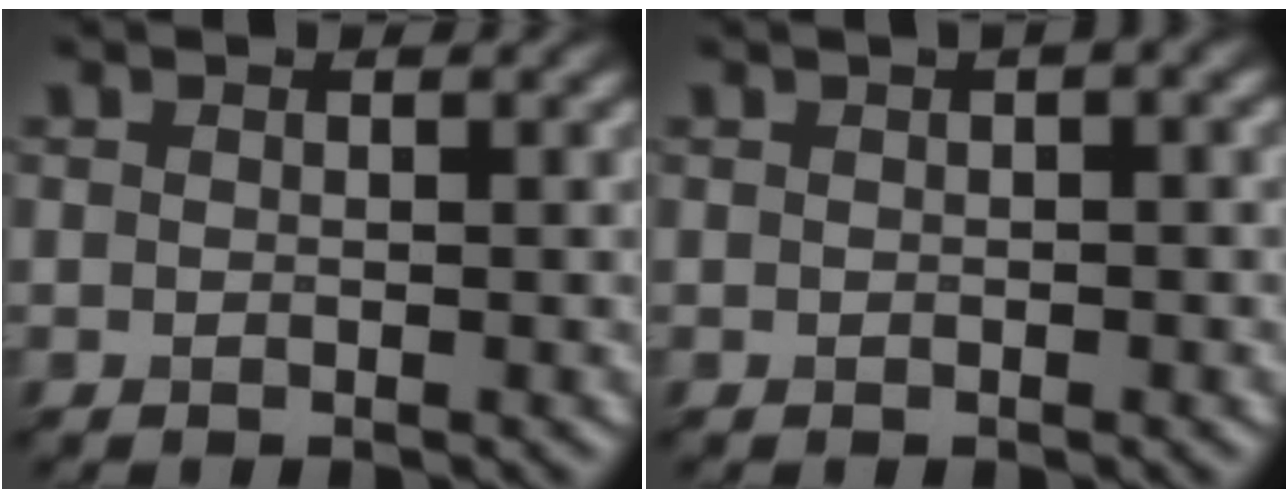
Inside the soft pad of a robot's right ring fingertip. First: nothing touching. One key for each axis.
{"total": 2.6, "fx": 0.7, "fy": 1.0, "fz": 2.2, "tx": -0.016, "ty": 0.013, "tz": -0.001}